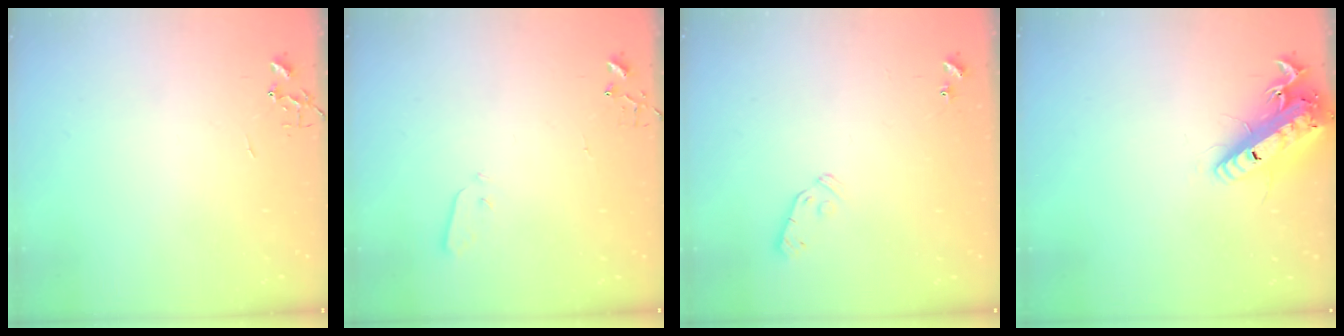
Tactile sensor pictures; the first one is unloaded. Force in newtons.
{"total": 3.0, "press": 3.0, "slide": 0.3}
{"total": 5.9, "press": 5.9, "slide": 0.6}
{"total": 17.3, "press": 17.0, "slide": 3.4}